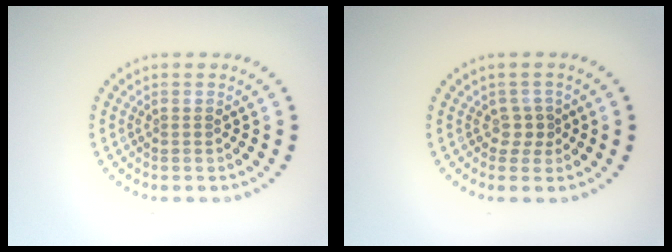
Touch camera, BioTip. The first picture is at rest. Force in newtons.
{"total": 1.4, "press": 0.9, "slide": 1.0}